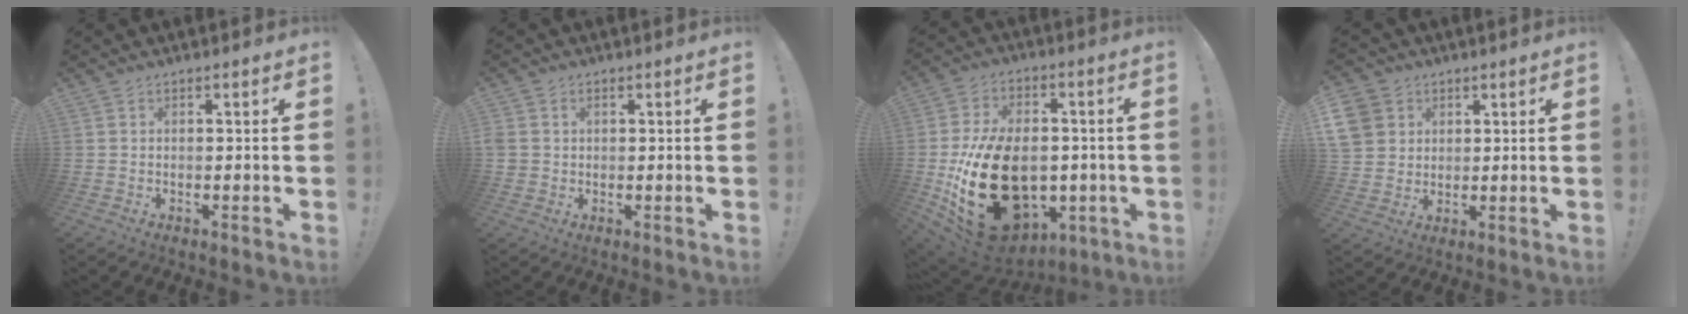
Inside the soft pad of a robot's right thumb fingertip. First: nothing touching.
{"total": 2.7, "force": [0.8, 2.4, 1.0], "torque": [-0.012, -0.001, 0.015]}
{"total": 29.7, "force": [-4.9, 19.8, 21.6], "torque": [-0.397, 0.024, -0.047]}
{"total": 8.7, "force": [3.4, 7.6, 2.6], "torque": [-0.045, -0.015, 0.072]}